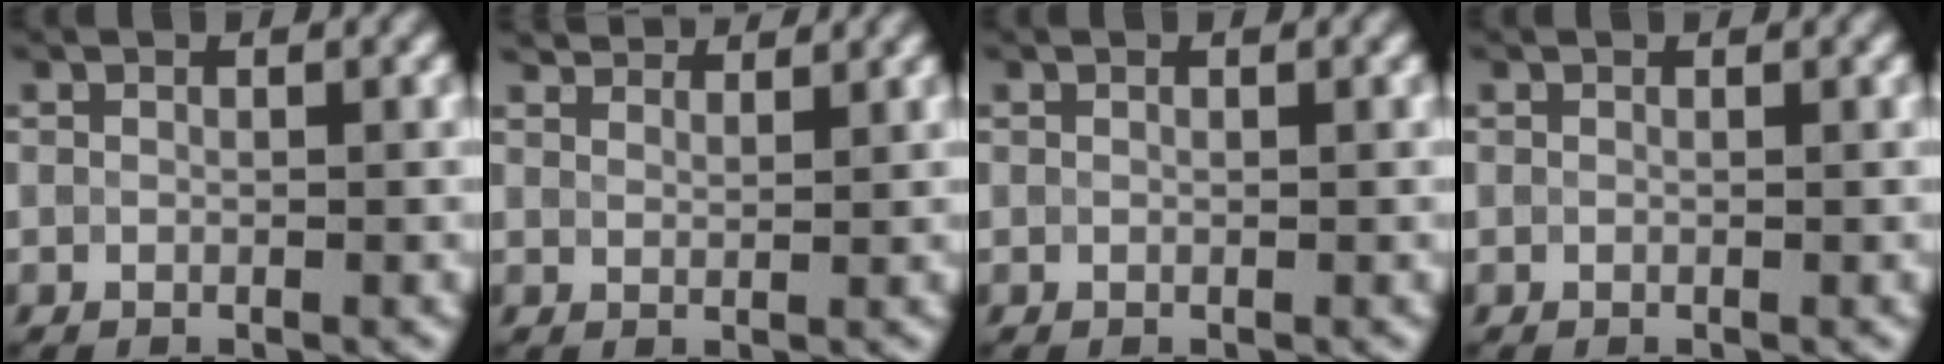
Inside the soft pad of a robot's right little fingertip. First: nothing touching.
{"total": 3.8, "force": [3.7, 0.6, 1.0], "torque": [-0.021, 0.000, 0.058]}
{"total": 0.0}
{"total": 0.6, "force": [0.6, 0.0, 0.1], "torque": [-0.003, -0.001, 0.005]}